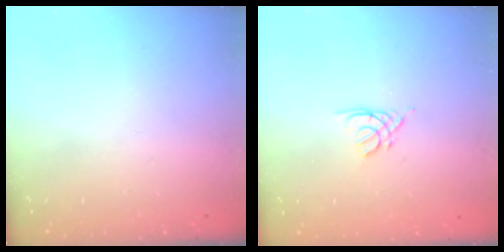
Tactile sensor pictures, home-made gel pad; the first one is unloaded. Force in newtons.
{"total": 2.2, "press": 2.2, "slide": 0.4}